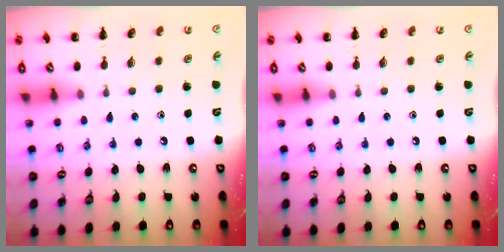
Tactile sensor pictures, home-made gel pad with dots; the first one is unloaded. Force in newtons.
{"total": 0.0}